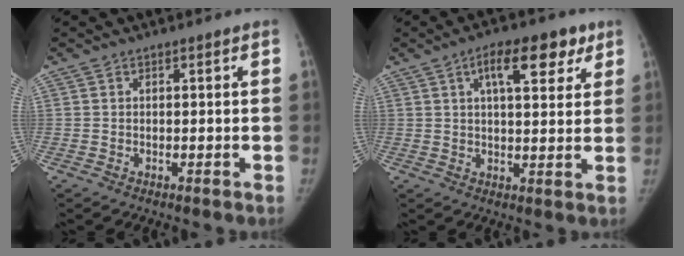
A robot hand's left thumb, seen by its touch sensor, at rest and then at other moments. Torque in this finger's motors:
{"motor_torque": [0.09, 0.09, 0.42, 0.41, 0.19]}